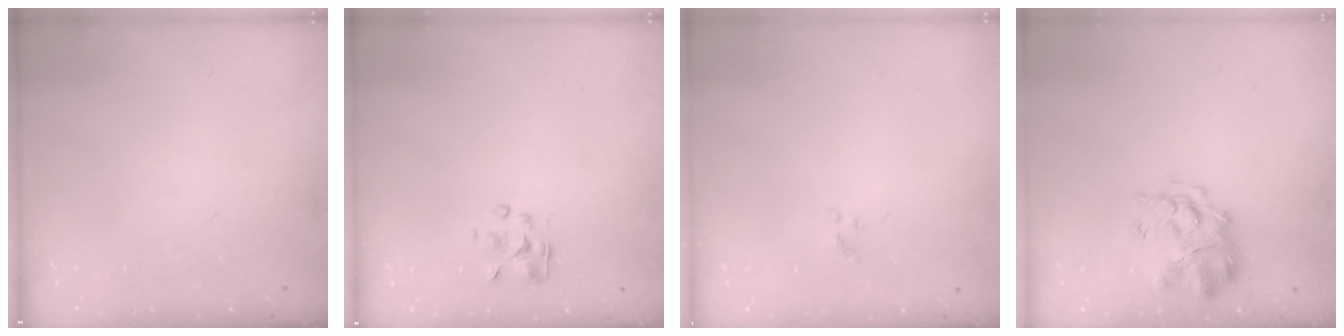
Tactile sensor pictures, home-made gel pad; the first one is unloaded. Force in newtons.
{"total": 2.4, "press": 2.3, "slide": 0.6}
{"total": 1.3, "press": 1.1, "slide": 0.6}
{"total": 4.0, "press": 3.7, "slide": 1.5}